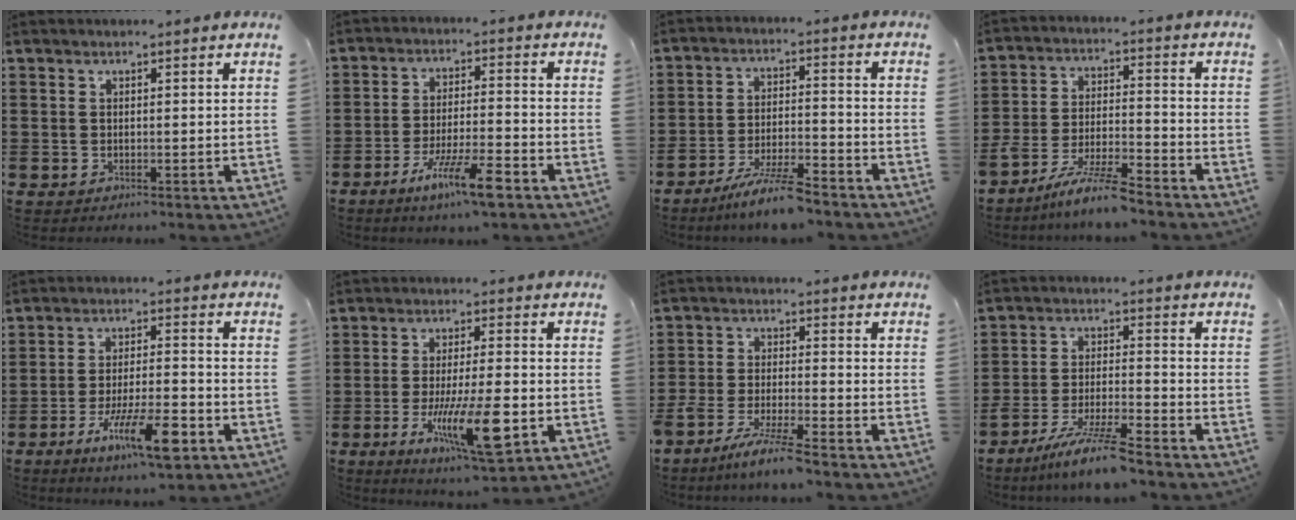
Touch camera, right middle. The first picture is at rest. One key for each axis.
{"total": 8.5, "fx": -5.5, "fy": 0.9, "fz": 6.5, "tx": -0.118, "ty": -0.003, "tz": -0.100}
{"total": 7.2, "fx": -6.2, "fy": 0.2, "fz": 3.6, "tx": -0.075, "ty": -0.009, "tz": -0.118}
{"total": 8.3, "fx": -7.4, "fy": 0.2, "fz": 3.6, "tx": -0.077, "ty": -0.001, "tz": -0.147}
{"total": 10.3, "fx": -5.4, "fy": 2.4, "fz": 8.5, "tx": -0.163, "ty": 0.000, "tz": -0.097}
{"total": 11.7, "fx": -3.8, "fy": 2.7, "fz": 10.7, "tx": -0.201, "ty": -0.009, "tz": -0.063}
{"total": 6.6, "fx": -6.0, "fy": -0.5, "fz": 2.7, "tx": -0.066, "ty": -0.016, "tz": -0.119}
{"total": 8.3, "fx": -7.2, "fy": -0.1, "fz": 4.0, "tx": -0.085, "ty": -0.009, "tz": -0.141}